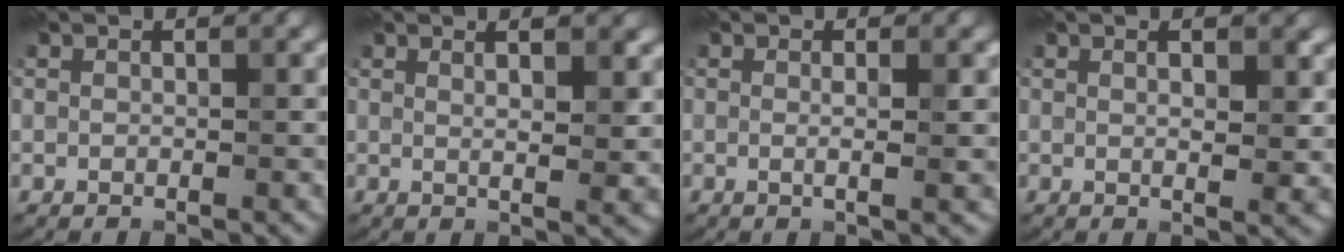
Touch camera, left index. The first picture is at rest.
{"total": 4.9, "force": [2.1, 1.9, 4.1], "torque": [-0.031, 0.013, 0.008]}
{"total": 2.2, "force": [0.0, 0.4, 2.1], "torque": [-0.034, -0.002, -0.003]}
{"total": 3.4, "force": [1.1, 1.0, 3.0], "torque": [-0.033, 0.005, 0.009]}